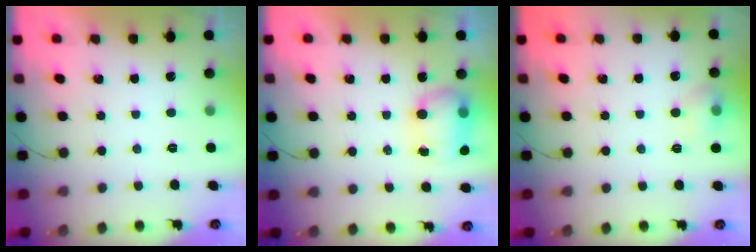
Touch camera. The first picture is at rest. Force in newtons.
{"total": 7.6, "press": 7.6, "slide": 0.7}
{"total": 6.2, "press": 6.1, "slide": 1.3}